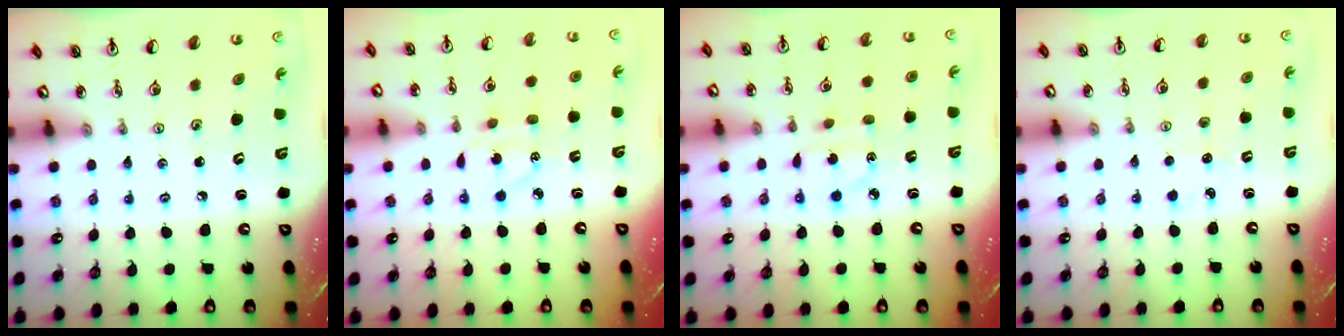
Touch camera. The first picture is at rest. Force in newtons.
{"total": 4.4, "press": 4.4, "slide": 0.5}
{"total": 3.9, "press": 3.8, "slide": 1.0}
{"total": 2.9, "press": 2.9, "slide": 0.4}